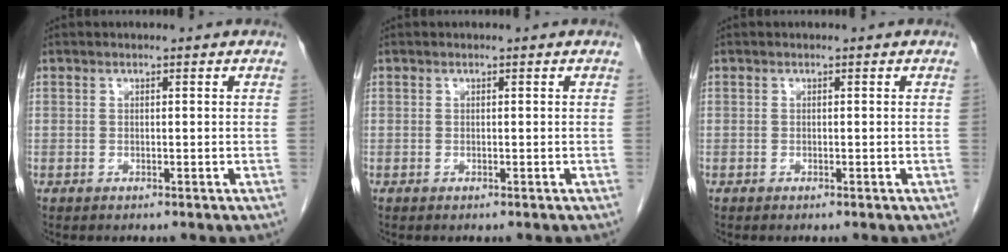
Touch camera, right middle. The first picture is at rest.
{"total": 0.0}
{"total": 0.0}